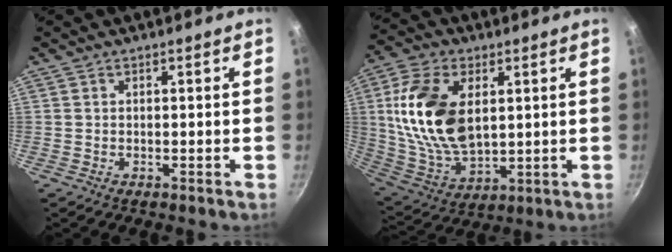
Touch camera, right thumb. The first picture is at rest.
{"total": 18.6, "force": [3.7, 10.9, 14.5], "torque": [-0.269, -0.013, 0.081]}